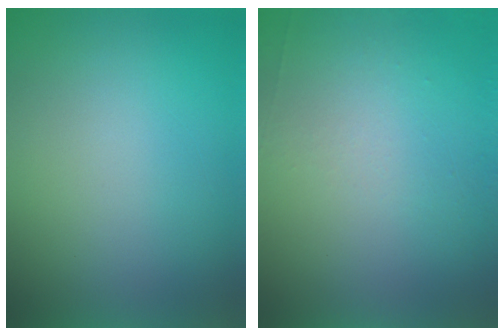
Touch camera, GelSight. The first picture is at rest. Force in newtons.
{"total": 7.0}